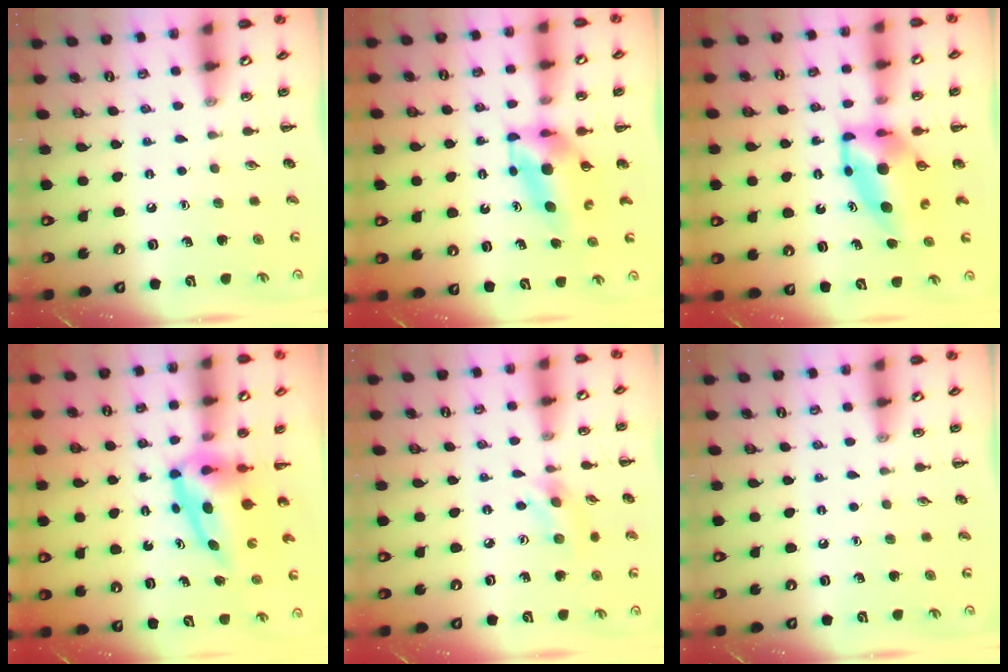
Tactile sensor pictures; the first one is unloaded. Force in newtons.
{"total": 5.4, "press": 5.4, "slide": 0.7}
{"total": 6.9, "press": 6.7, "slide": 1.5}
{"total": 7.9, "press": 7.5, "slide": 2.3}
{"total": 2.6, "press": 2.6, "slide": 0.6}
{"total": 0.0}